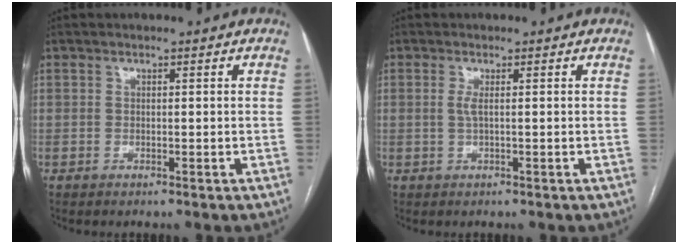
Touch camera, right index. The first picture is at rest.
{"total": 0.9, "force": [0.0, 0.1, 0.9], "torque": [-0.024, -0.001, -0.002]}